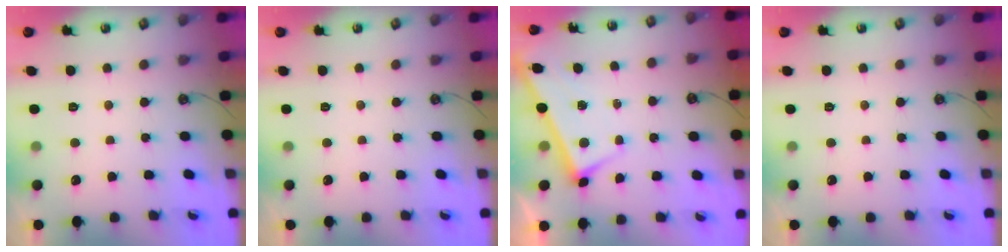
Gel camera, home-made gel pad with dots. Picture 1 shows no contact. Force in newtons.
{"total": 0.0}
{"total": 3.2, "press": 3.2, "slide": 0.1}
{"total": 0.0}